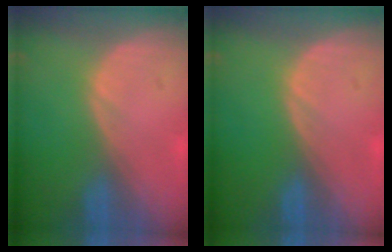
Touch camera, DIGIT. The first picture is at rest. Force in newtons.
{"total": 0.0}